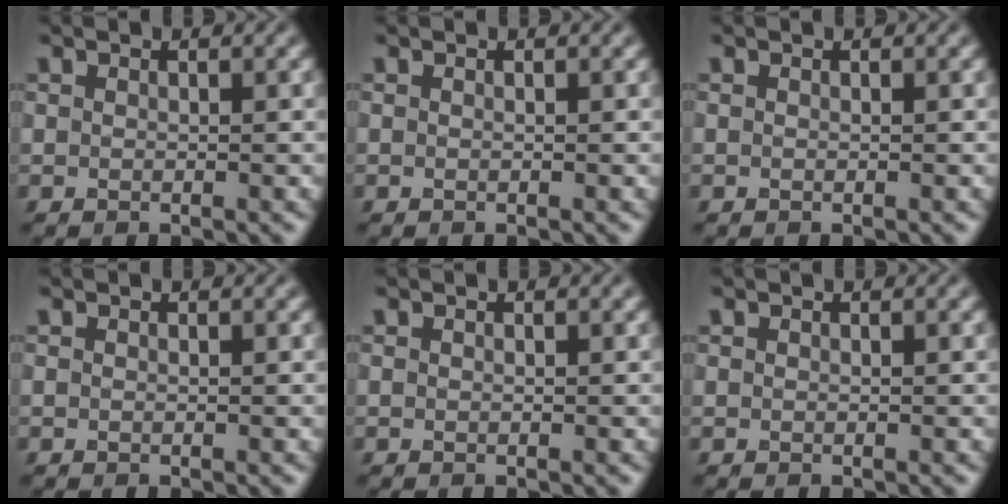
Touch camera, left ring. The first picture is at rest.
{"total": 0.0}
{"total": 0.0}
{"total": 0.0}
{"total": 0.0}
{"total": 0.0}